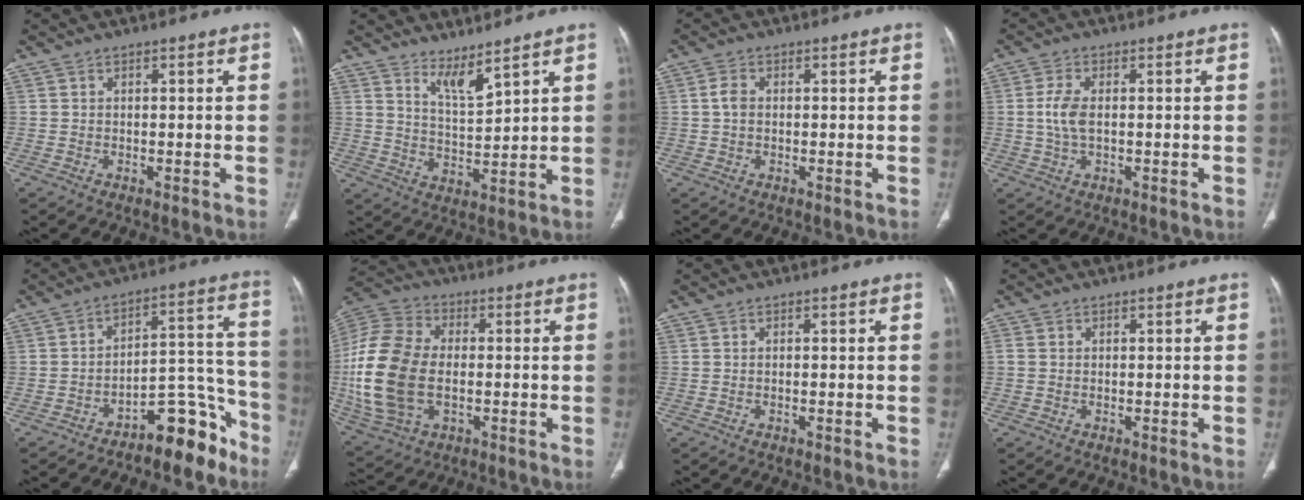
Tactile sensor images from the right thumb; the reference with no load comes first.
{"total": 5.3, "force": [4.4, 0.8, 2.9], "torque": [-0.047, -0.052, 0.091]}
{"total": 2.5, "force": [0.1, 1.8, 1.8], "torque": [-0.036, 0.006, 0.001]}
{"total": 4.7, "force": [0.1, 2.2, 4.1], "torque": [-0.097, 0.004, 0.001]}
{"total": 11.2, "force": [-8.7, 4.2, 5.6], "torque": [-0.033, 0.119, -0.136]}
{"total": 20.2, "force": [-2.0, 12.7, 15.6], "torque": [-0.343, 0.006, -0.033]}
{"total": 0.0}
{"total": 2.0, "force": [-0.2, 1.3, 1.4], "torque": [-0.049, 0.000, -0.010]}